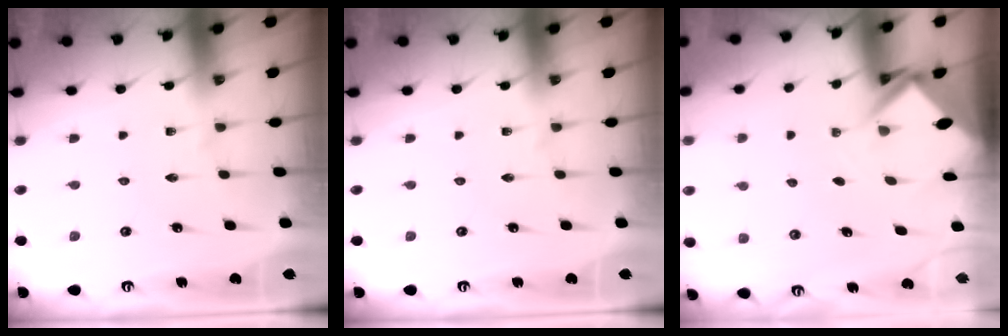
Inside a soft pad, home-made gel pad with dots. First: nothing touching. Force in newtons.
{"total": 0.0}
{"total": 2.8, "press": 2.8, "slide": 0.1}